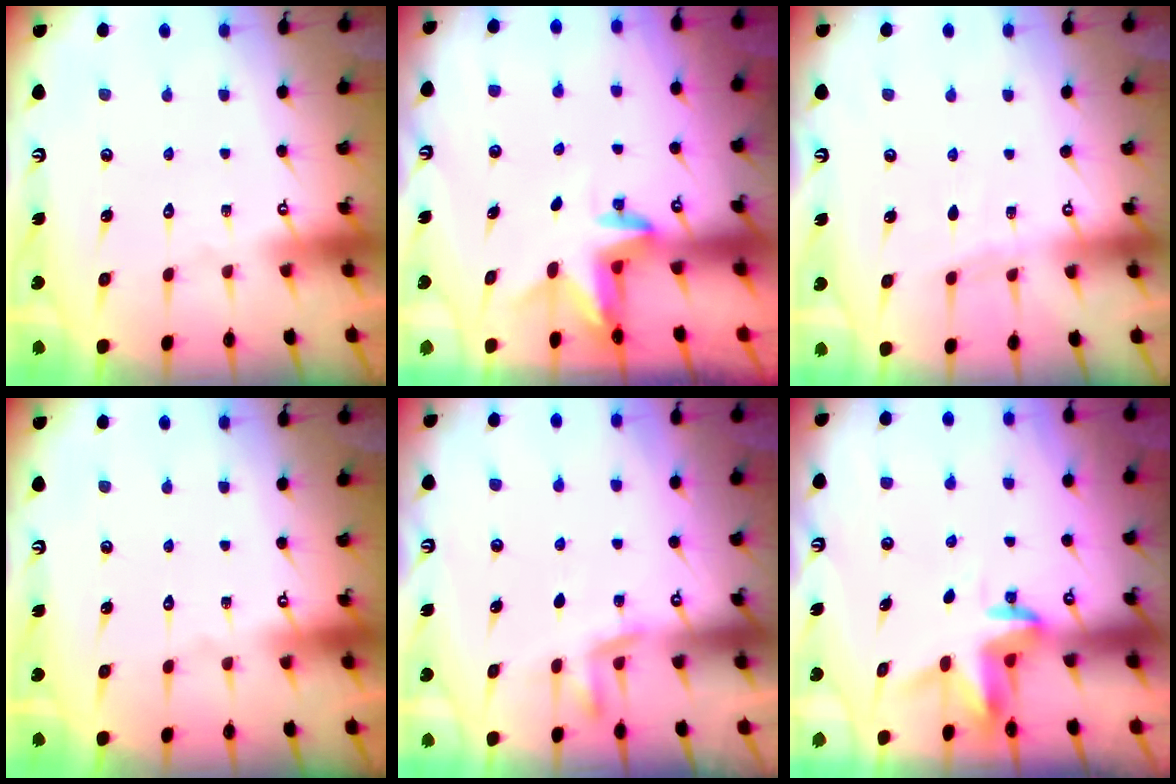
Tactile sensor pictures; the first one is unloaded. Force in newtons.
{"total": 3.2, "press": 3.2, "slide": 0.3}
{"total": 3.1, "press": 3.1, "slide": 0.4}
{"total": 0.0}
{"total": 4.3, "press": 4.2, "slide": 0.9}
{"total": 3.4, "press": 3.4, "slide": 0.2}